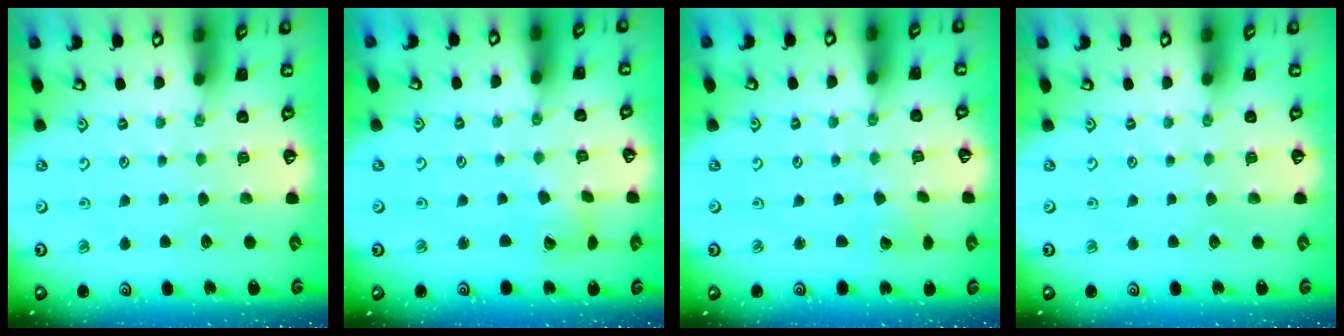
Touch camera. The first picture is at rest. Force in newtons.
{"total": 4.9, "press": 4.9, "slide": 0.6}
{"total": 3.6, "press": 3.6, "slide": 0.2}
{"total": 0.0}